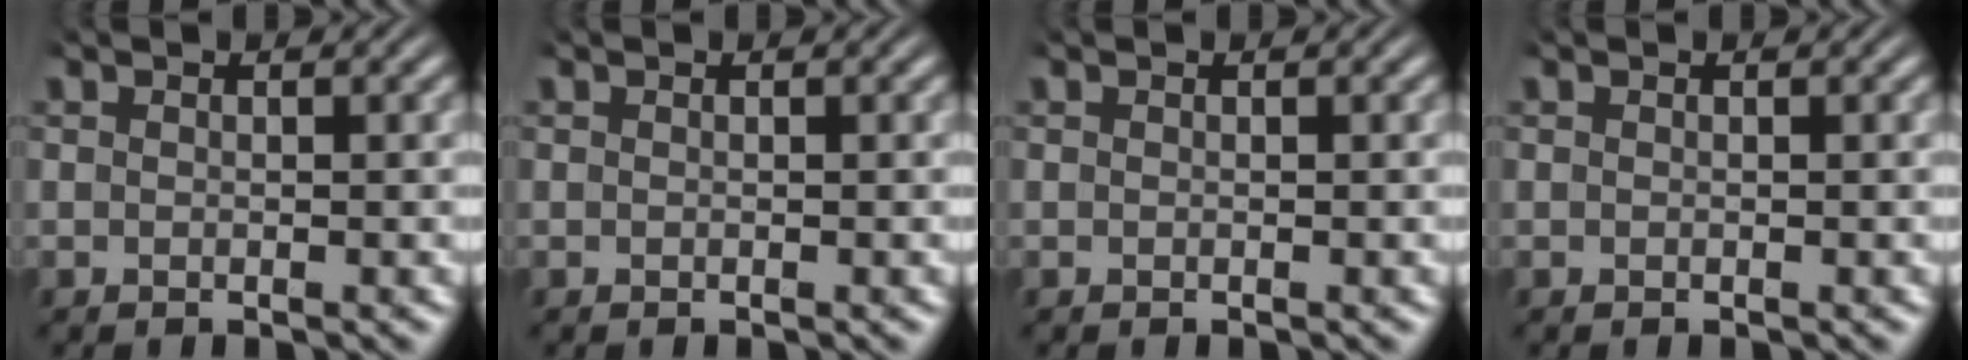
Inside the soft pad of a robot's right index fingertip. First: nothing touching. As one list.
[{"total": 0.0}, {"total": 0.0}, {"total": 0.0}]